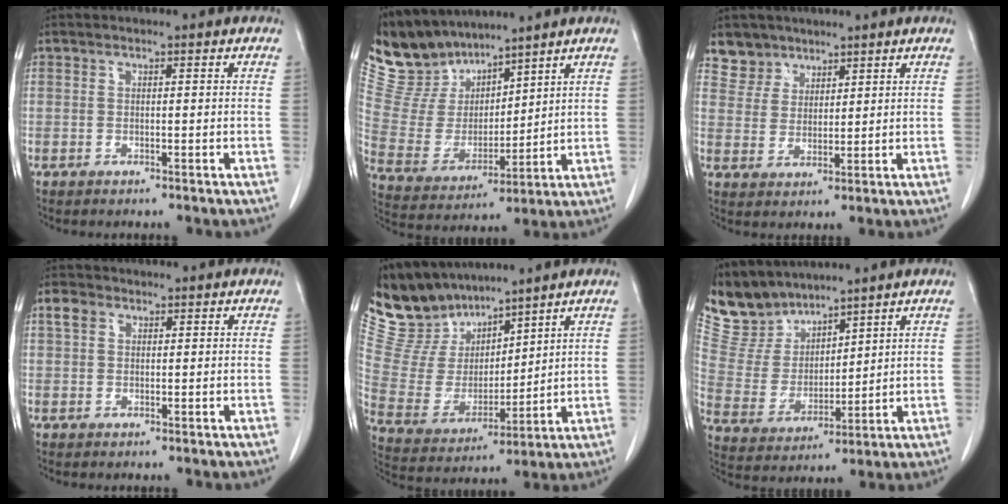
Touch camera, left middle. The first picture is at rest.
{"total": 10.9, "force": [10.1, 4.0, 1.5], "torque": [-0.053, 0.014, 0.217]}
{"total": 4.7, "force": [3.7, 2.9, -0.4], "torque": [0.015, 0.000, 0.071]}
{"total": 2.3, "force": [1.1, 1.7, 1.2], "torque": [-0.028, 0.014, 0.021]}
{"total": 12.0, "force": [11.0, 4.3, 2.2], "torque": [-0.069, 0.016, 0.233]}
{"total": 8.6, "force": [8.0, 3.2, 0.4], "torque": [-0.028, 0.008, 0.181]}